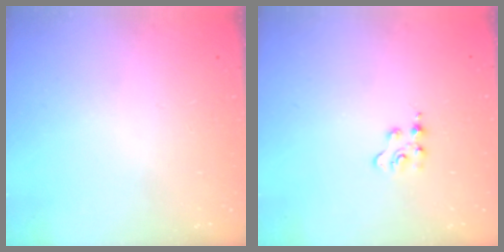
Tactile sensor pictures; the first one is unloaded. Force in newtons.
{"total": 3.1, "press": 3.0, "slide": 0.4}